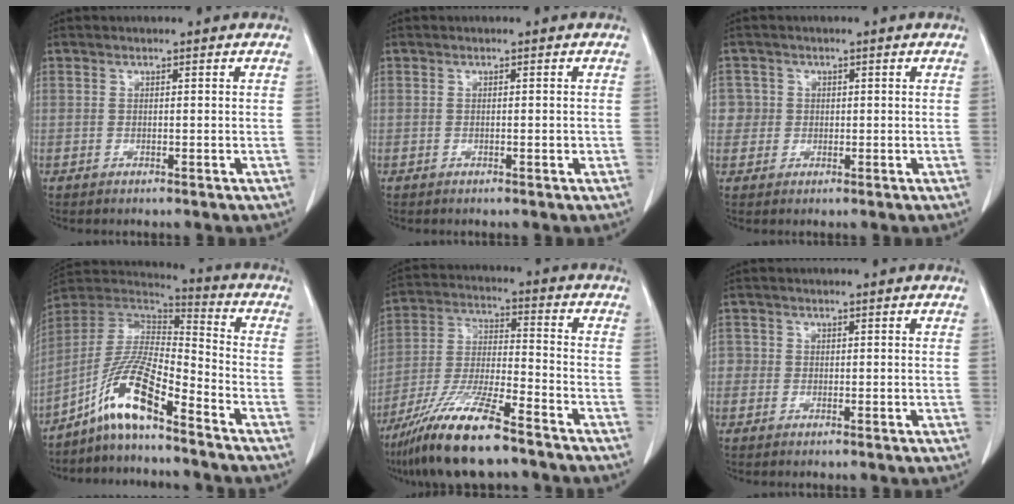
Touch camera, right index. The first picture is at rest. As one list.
[{"total": 0.7, "force": [-0.2, 0.2, 0.6], "torque": [-0.010, 0.000, -0.002]}, {"total": 2.8, "force": [0.3, 2.8, -0.2], "torque": [0.022, 0.008, 0.004]}, {"total": 12.0, "force": [-8.1, 1.4, 8.7], "torque": [-0.182, 0.008, -0.155]}, {"total": 14.6, "force": [-10.6, 1.7, 9.8], "torque": [-0.204, -0.025, -0.196]}, {"total": 1.3, "force": [-0.2, 1.3, 0.1], "torque": [0.012, 0.005, -0.009]}]